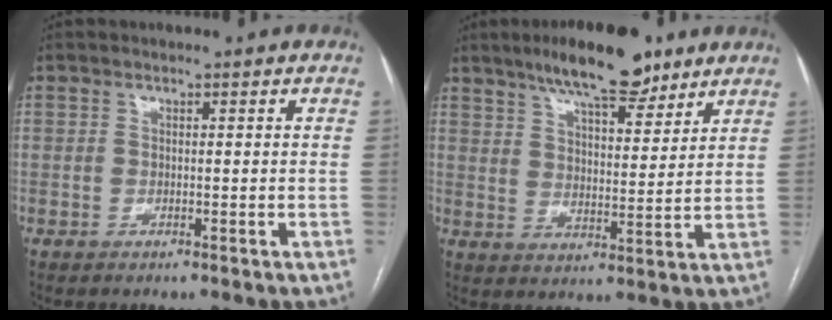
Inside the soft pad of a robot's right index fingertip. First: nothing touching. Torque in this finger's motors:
{"motor_torque": [0.27, 0.30, 0.41, 0.10]}